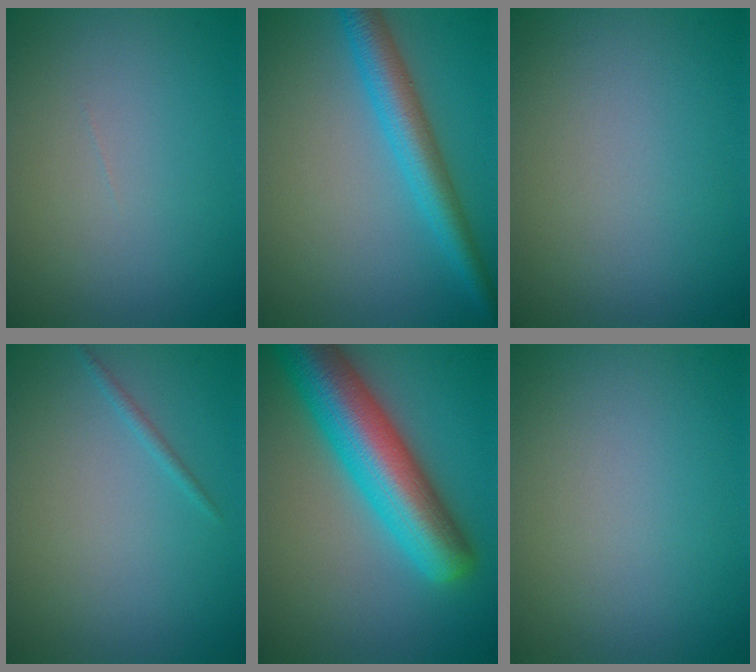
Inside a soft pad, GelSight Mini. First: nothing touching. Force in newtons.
{"total": 4.8, "press": 4.8, "slide": 0.2}
{"total": 0.0}
{"total": 0.7, "press": 0.7, "slide": 0.1}
{"total": 10.7, "press": 10.7, "slide": 0.4}
{"total": 0.0}